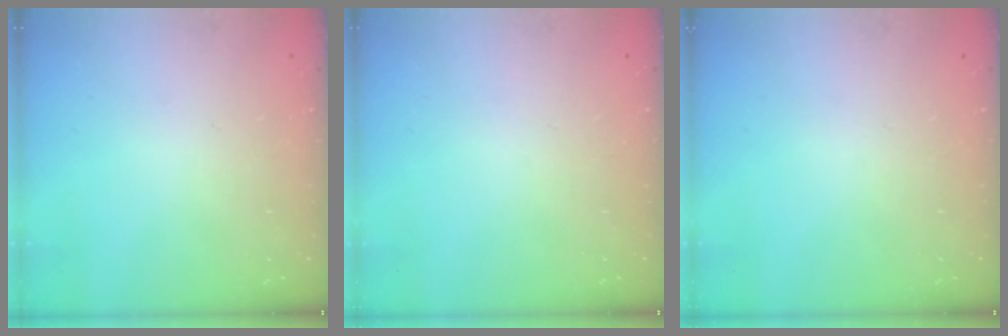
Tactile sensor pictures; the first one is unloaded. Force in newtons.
{"total": 0.0}
{"total": 0.0}